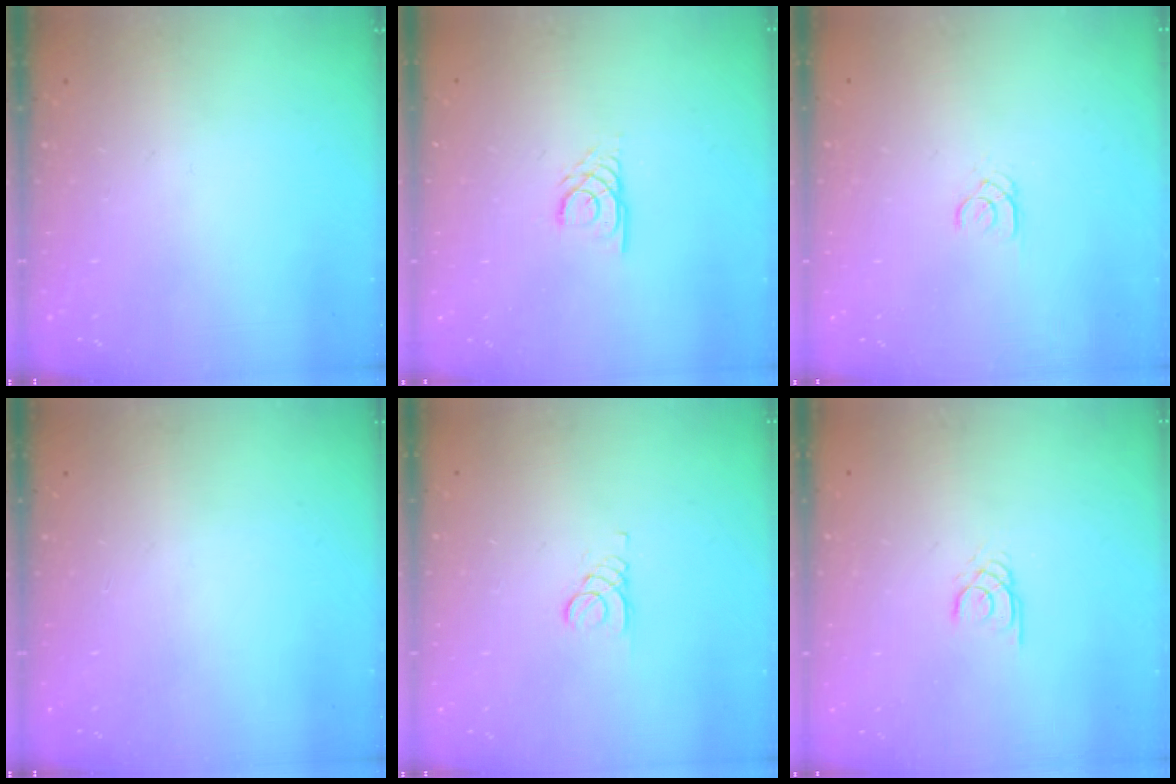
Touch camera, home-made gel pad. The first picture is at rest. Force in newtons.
{"total": 2.3, "press": 2.3, "slide": 0.1}
{"total": 1.8, "press": 1.7, "slide": 0.2}
{"total": 0.0}
{"total": 0.7, "press": 0.7, "slide": 0.1}
{"total": 1.7, "press": 1.7, "slide": 0.2}